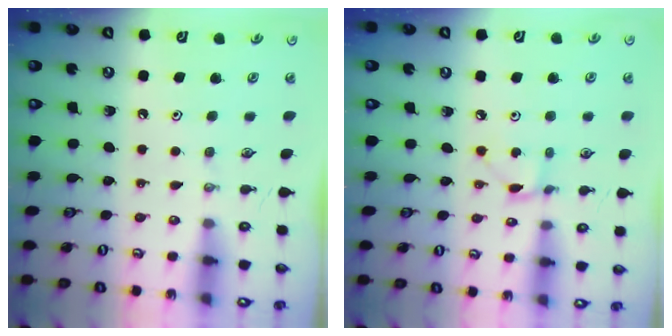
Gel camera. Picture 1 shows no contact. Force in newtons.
{"total": 1.8, "press": 1.8, "slide": 0.3}